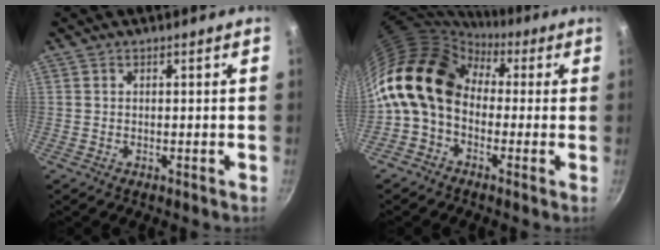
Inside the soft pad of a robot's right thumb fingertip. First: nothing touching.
{"total": 15.0, "force": [1.1, 11.1, 10.0], "torque": [-0.161, 0.032, -0.007]}